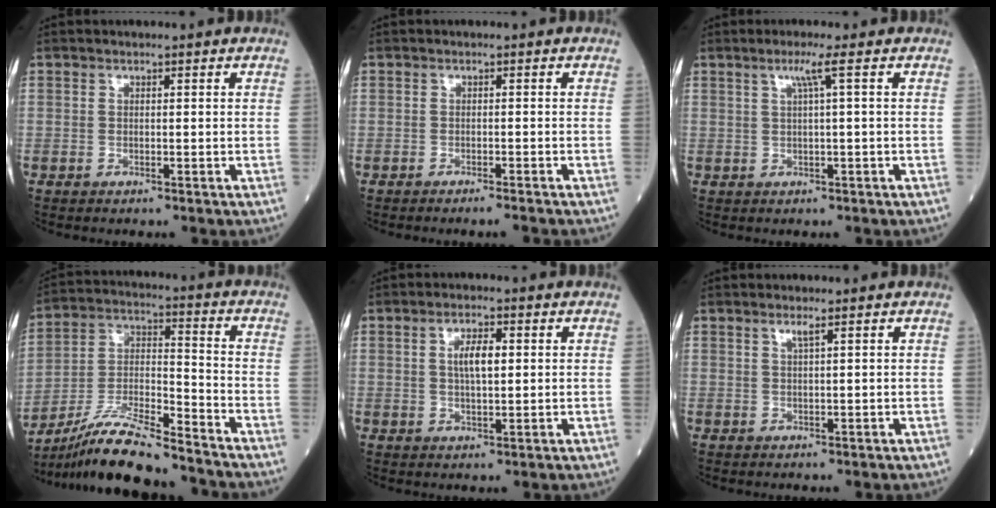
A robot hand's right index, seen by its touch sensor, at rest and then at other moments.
{"total": 2.4, "force": [-2.2, -0.3, 1.0], "torque": [-0.013, -0.002, -0.027]}
{"total": 2.5, "force": [0.9, -0.8, 2.2], "torque": [-0.047, 0.003, 0.022]}
{"total": 15.0, "force": [-13.3, 0.8, 6.9], "torque": [-0.132, -0.007, -0.243]}
{"total": 4.4, "force": [1.0, 1.2, 4.1], "torque": [-0.078, 0.006, 0.020]}
{"total": 1.2, "force": [0.8, -0.2, 0.9], "torque": [-0.025, -0.001, 0.019]}